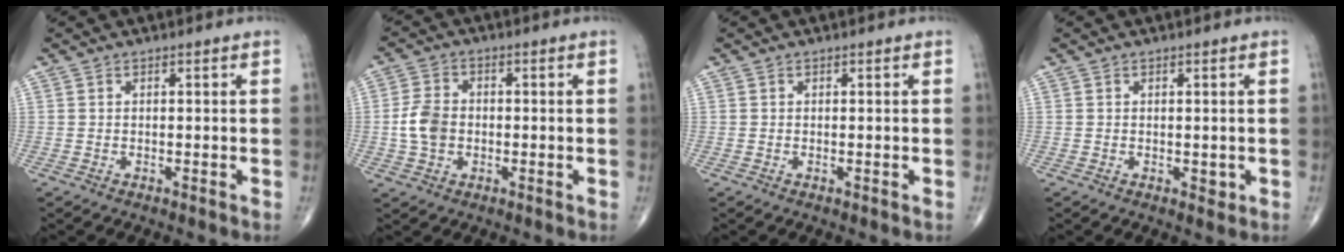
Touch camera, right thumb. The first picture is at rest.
{"total": 6.2, "force": [-0.8, 4.6, 4.0], "torque": [-0.073, 0.011, -0.018]}
{"total": 0.0}
{"total": 1.3, "force": [-0.1, 0.9, 0.9], "torque": [-0.005, -0.002, 0.000]}